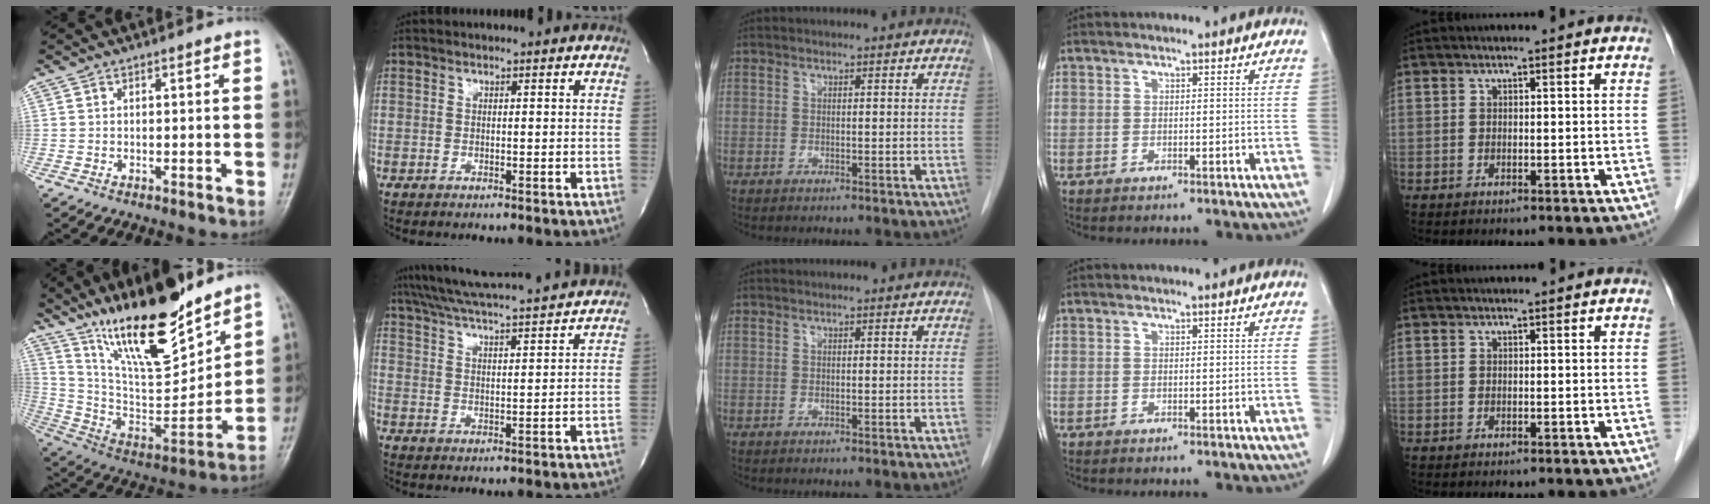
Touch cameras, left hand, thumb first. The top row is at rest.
{"thumb": {"total": 22.2, "force": [16.2, 6.3, 13.9], "torque": [-0.198, -0.090, 0.293]}, "index": {"total": 16.9, "force": [15.3, 0.3, 7.2], "torque": [-0.133, 0.018, 0.220]}}